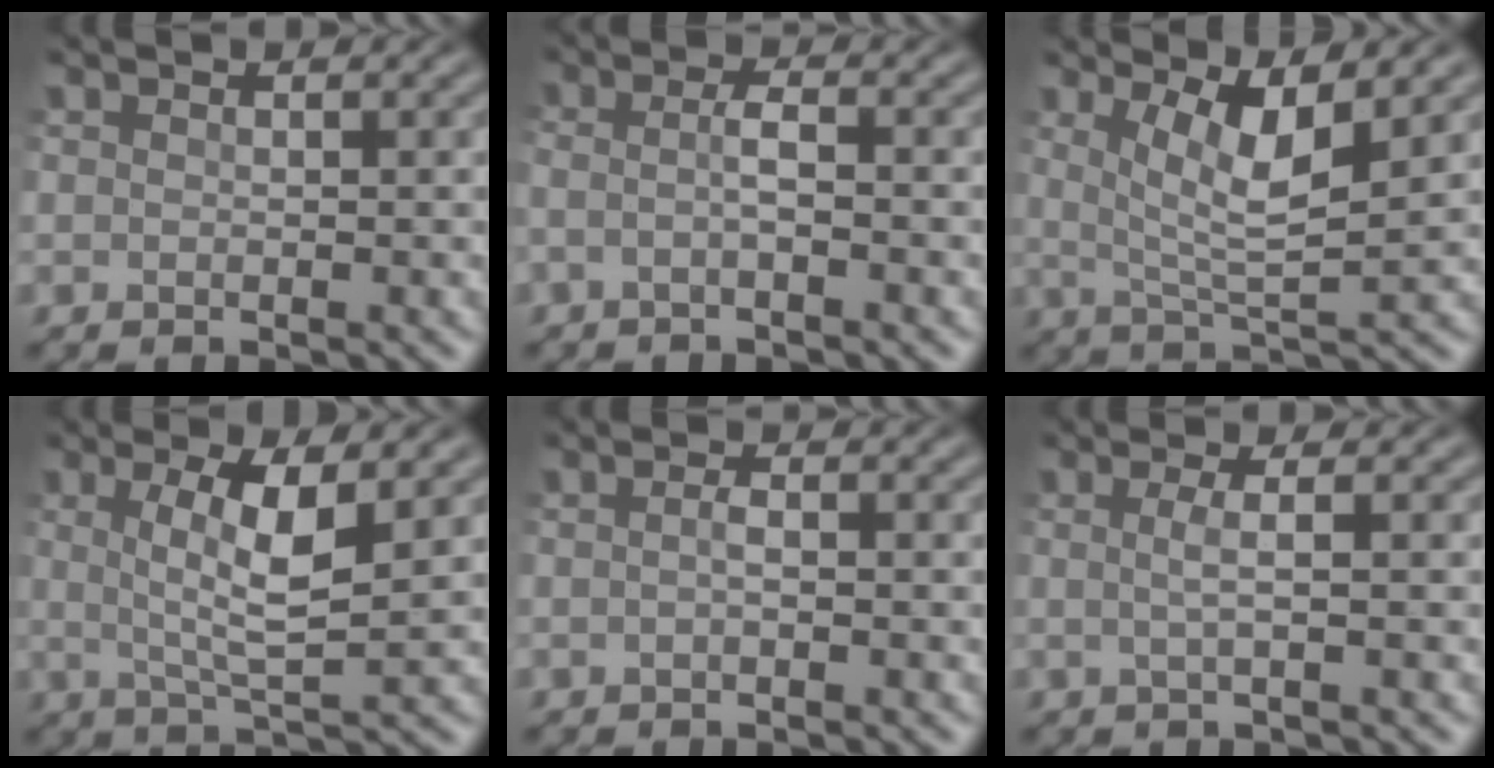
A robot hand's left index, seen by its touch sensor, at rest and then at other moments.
{"total": 1.9, "force": [-0.8, 0.3, 1.7], "torque": [-0.036, 0.000, -0.022]}
{"total": 5.1, "force": [1.5, 1.2, 4.7], "torque": [-0.086, -0.010, 0.030]}
{"total": 5.1, "force": [0.9, 1.2, 4.8], "torque": [-0.095, -0.006, 0.017]}
{"total": 0.9, "force": [-0.5, 0.2, 0.8], "torque": [-0.019, 0.000, -0.012]}
{"total": 1.9, "force": [-0.2, 0.5, 1.8], "torque": [-0.035, 0.001, -0.012]}